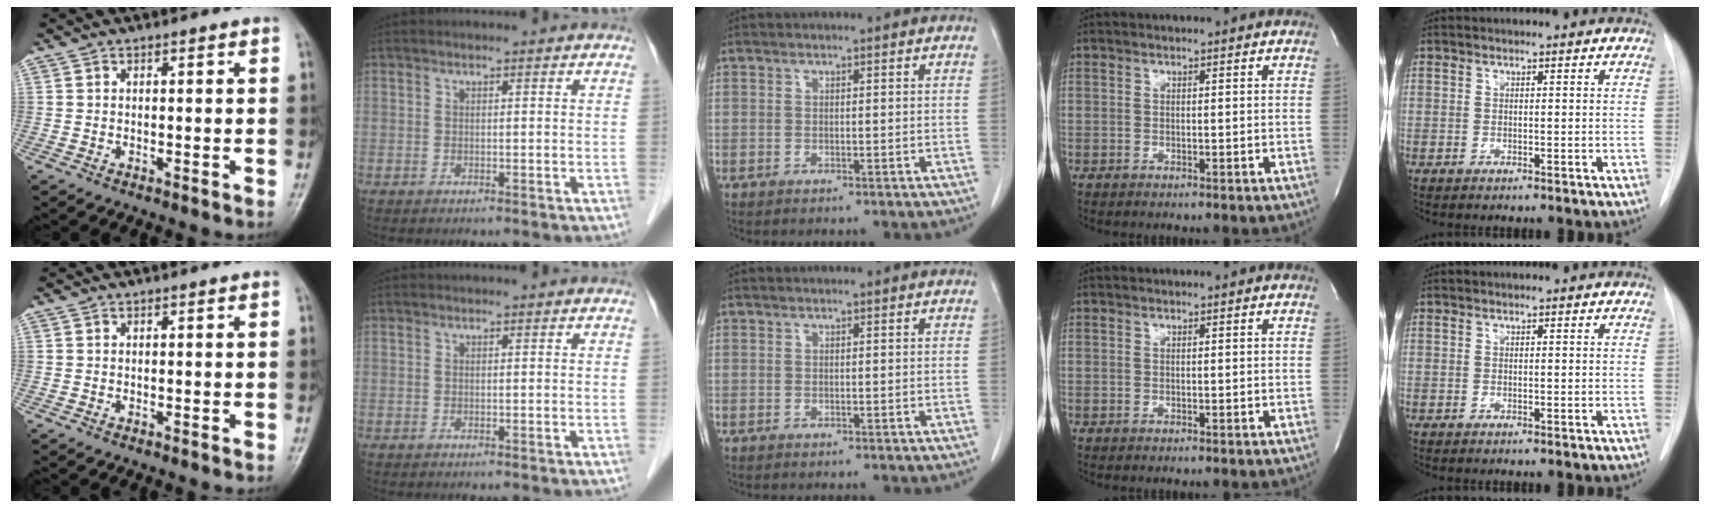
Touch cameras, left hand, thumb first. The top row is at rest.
{}